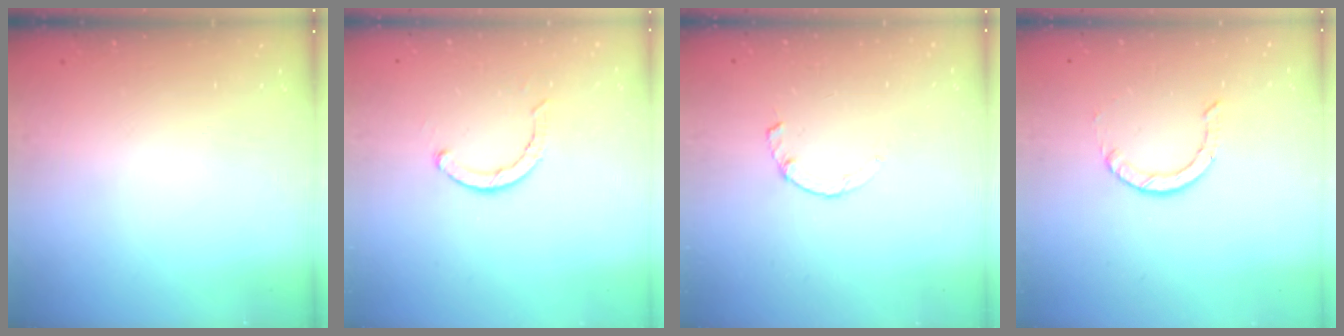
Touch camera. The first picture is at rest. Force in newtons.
{"total": 3.7, "press": 3.7, "slide": 0.7}
{"total": 2.2, "press": 2.2, "slide": 0.2}
{"total": 0.8, "press": 0.8, "slide": 0.1}